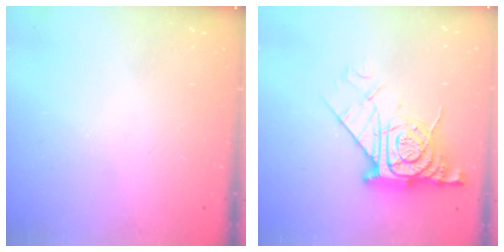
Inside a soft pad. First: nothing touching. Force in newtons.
{"total": 13.8, "press": 13.7, "slide": 1.5}